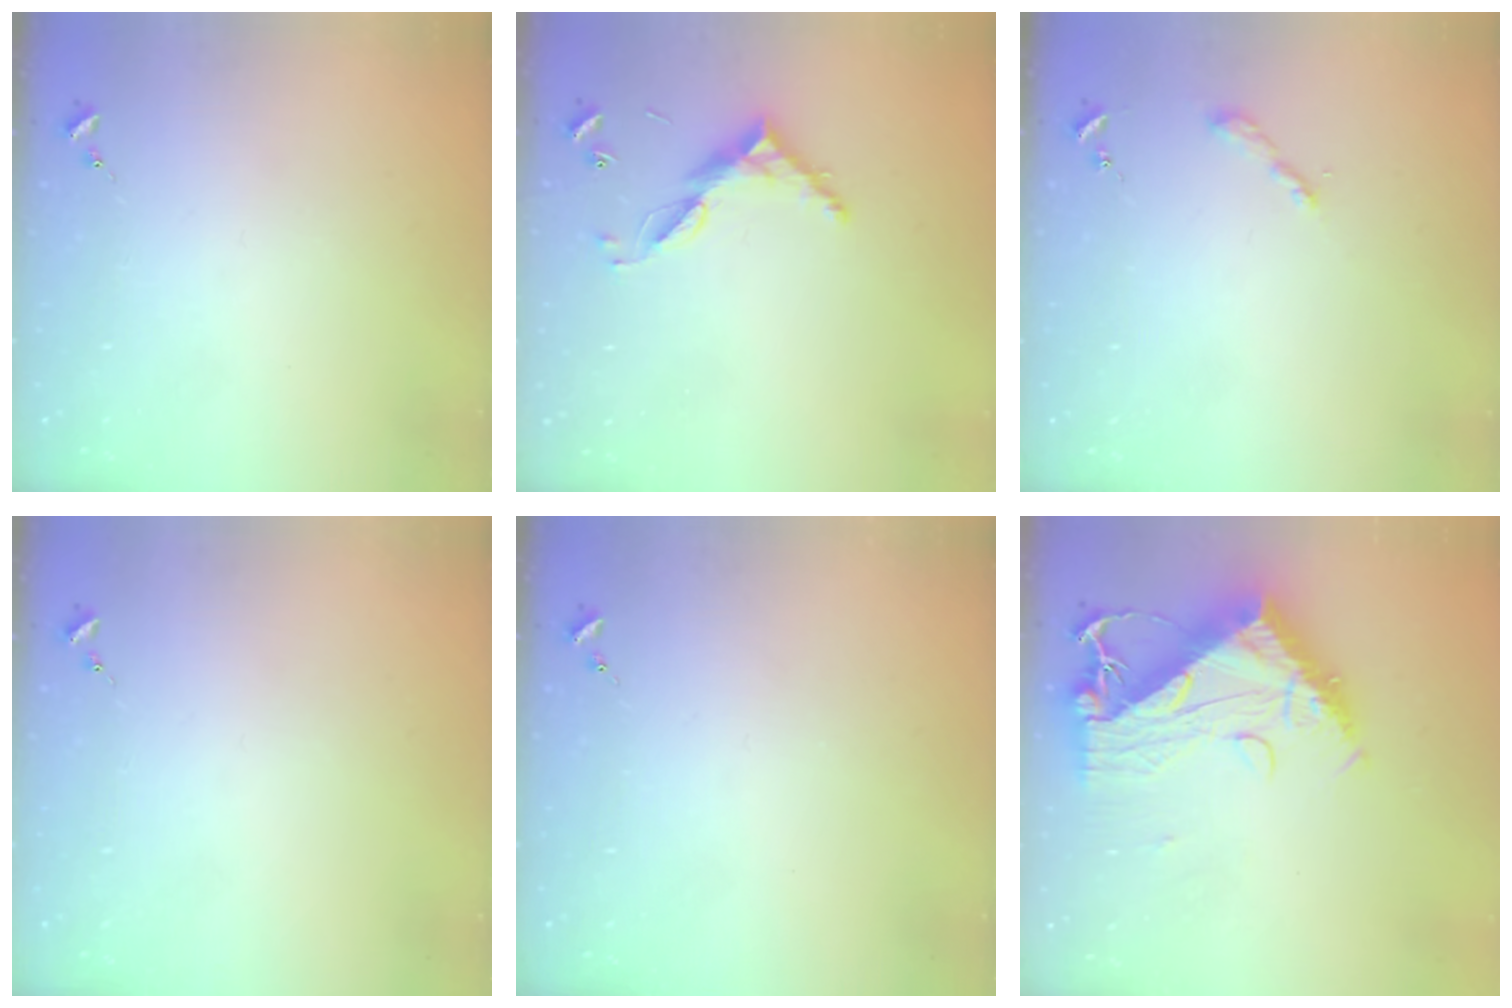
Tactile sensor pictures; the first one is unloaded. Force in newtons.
{"total": 8.7, "press": 8.7, "slide": 0.5}
{"total": 2.2, "press": 2.2, "slide": 0.2}
{"total": 0.0}
{"total": 0.0}
{"total": 15.6, "press": 15.5, "slide": 1.5}